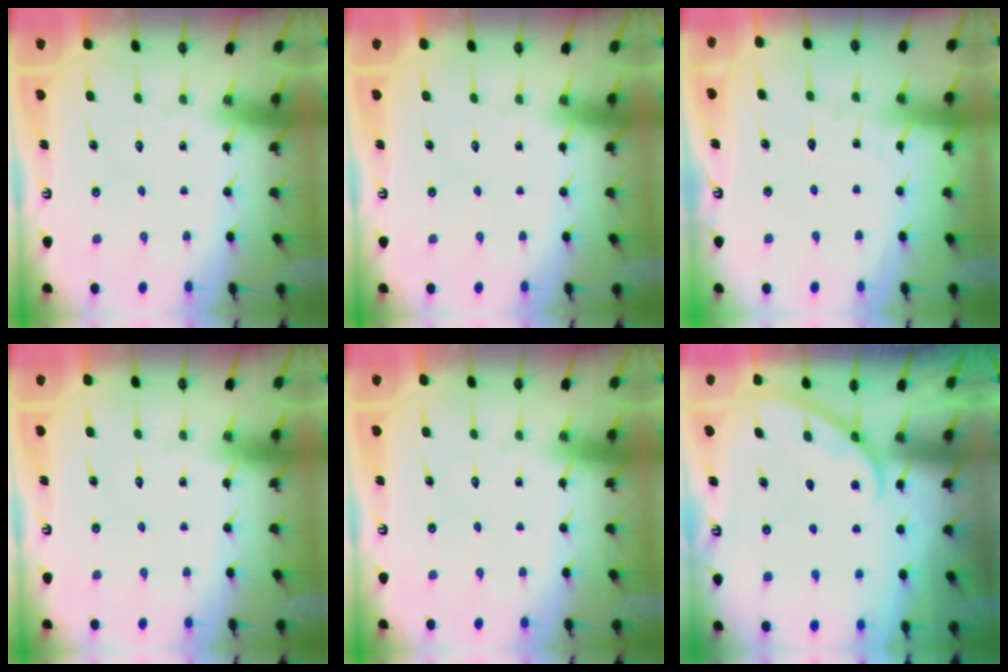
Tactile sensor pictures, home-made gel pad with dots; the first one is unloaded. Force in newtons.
{"total": 0.0}
{"total": 3.3, "press": 3.3, "slide": 0.4}
{"total": 0.0}
{"total": 0.0}
{"total": 3.9, "press": 3.9, "slide": 0.5}